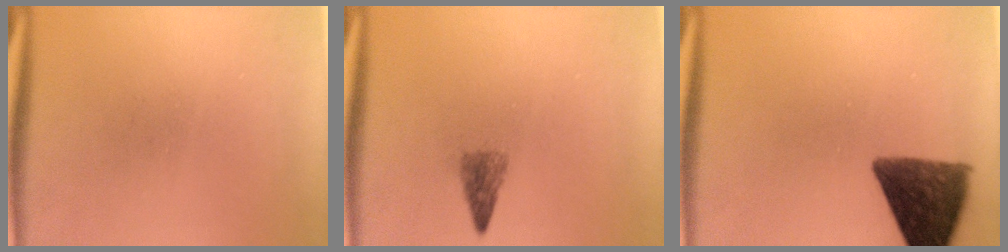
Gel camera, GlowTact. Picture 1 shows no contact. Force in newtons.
{"total": 2.2}
{"total": 11.0}